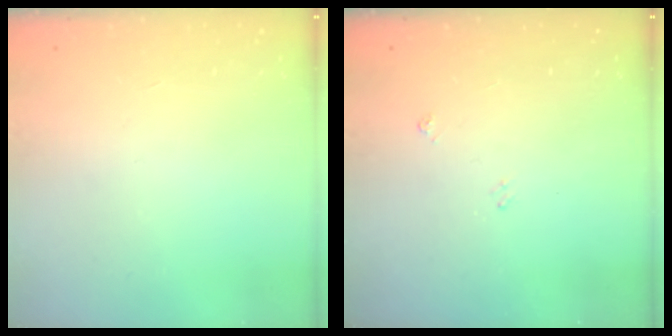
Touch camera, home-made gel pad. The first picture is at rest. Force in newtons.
{"total": 3.5, "press": 3.4, "slide": 0.5}